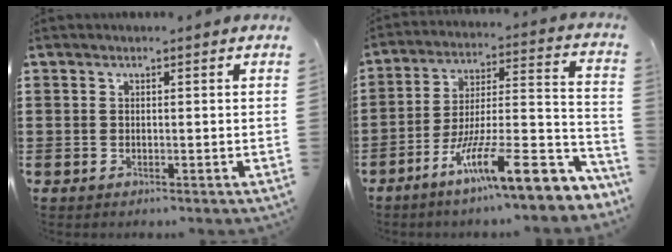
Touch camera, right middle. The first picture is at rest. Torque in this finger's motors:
{"motor_torque": [2.14, 0.00, 1.05, 0.21]}